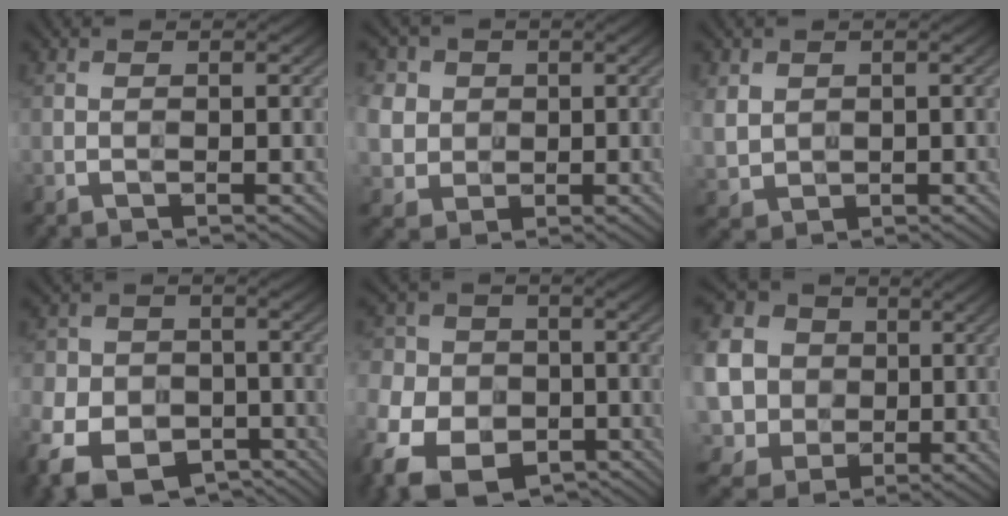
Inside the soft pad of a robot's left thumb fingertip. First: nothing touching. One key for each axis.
{"total": 6.6, "fx": 1.5, "fy": 6.0, "fz": 2.4, "tx": -0.100, "ty": 0.004, "tz": 0.026}
{"total": 3.6, "fx": 1.2, "fy": 3.0, "fz": 1.5, "tx": -0.058, "ty": -0.005, "tz": 0.026}
{"total": 12.7, "fx": -6.9, "fy": 9.1, "fz": 5.6, "tx": -0.138, "ty": -0.050, "tz": -0.119}
{"total": 14.7, "fx": -7.6, "fy": 10.7, "fz": 6.6, "tx": -0.180, "ty": -0.056, "tz": -0.134}
{"total": 17.1, "fx": 1.2, "fy": 16.0, "fz": 6.0, "tx": -0.249, "ty": 0.005, "tz": -0.007}